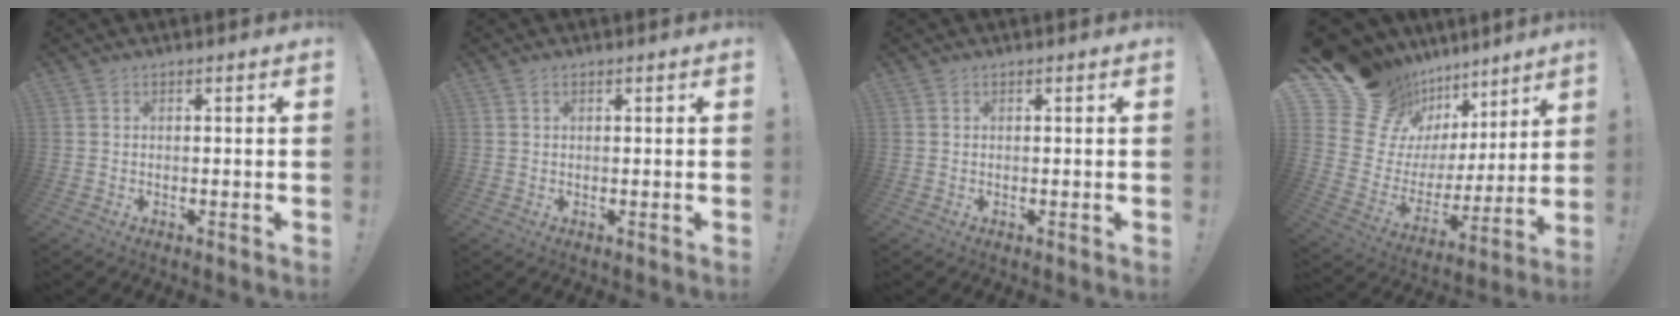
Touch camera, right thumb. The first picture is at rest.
{"total": 0.6, "force": [0.4, 0.1, 0.5], "torque": [-0.005, 0.000, 0.006]}
{"total": 0.0}
{"total": 16.9, "force": [11.6, 11.0, 5.7], "torque": [-0.087, -0.095, 0.237]}